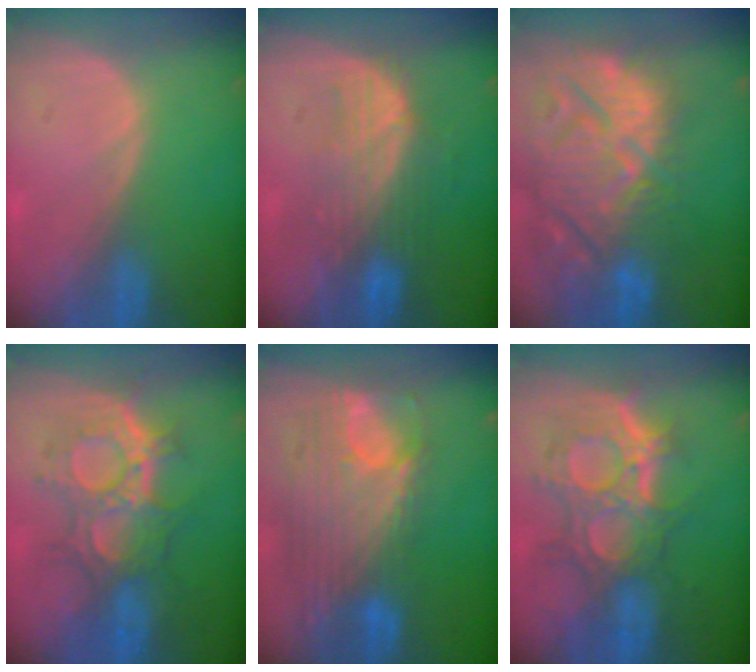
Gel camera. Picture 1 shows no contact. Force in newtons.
{"total": 7.3, "press": 7.3, "slide": 0.6}
{"total": 15.3, "press": 13.1, "slide": 8.0}
{"total": 9.4, "press": 9.4, "slide": 1.1}
{"total": 12.1, "press": 10.3, "slide": 6.5}
{"total": 11.3, "press": 10.4, "slide": 4.5}